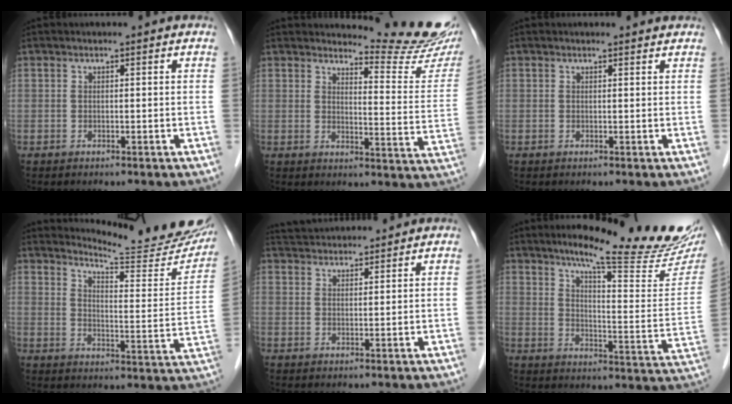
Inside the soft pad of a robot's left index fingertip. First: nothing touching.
{"total": 12.4, "force": [12.2, -0.4, 2.1], "torque": [-0.022, -0.098, 0.135]}
{"total": 2.0, "force": [2.0, 0.4, 0.2], "torque": [-0.010, 0.002, 0.018]}
{"total": 18.3, "force": [17.3, 1.5, 5.9], "torque": [-0.081, -0.092, 0.206]}
{"total": 7.9, "force": [7.6, 1.0, 1.8], "torque": [-0.036, 0.035, 0.121]}
{"total": 21.2, "force": [17.5, 1.0, 11.9], "torque": [-0.159, -0.059, 0.225]}